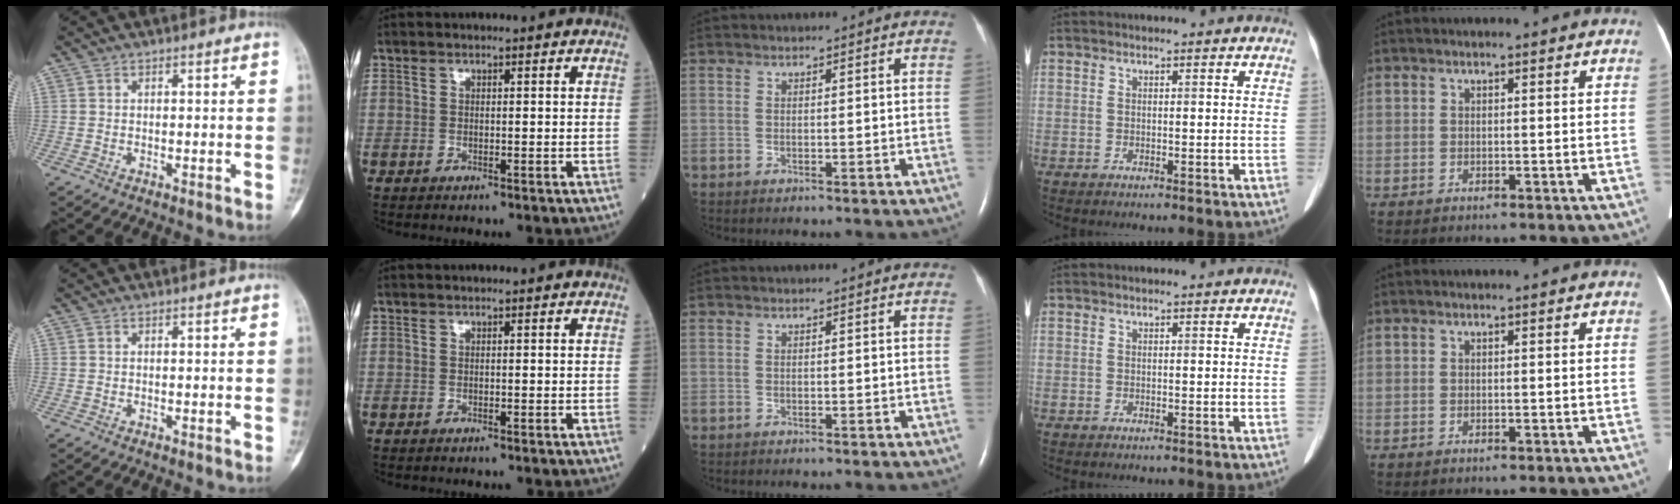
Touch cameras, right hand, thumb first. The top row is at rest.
{}